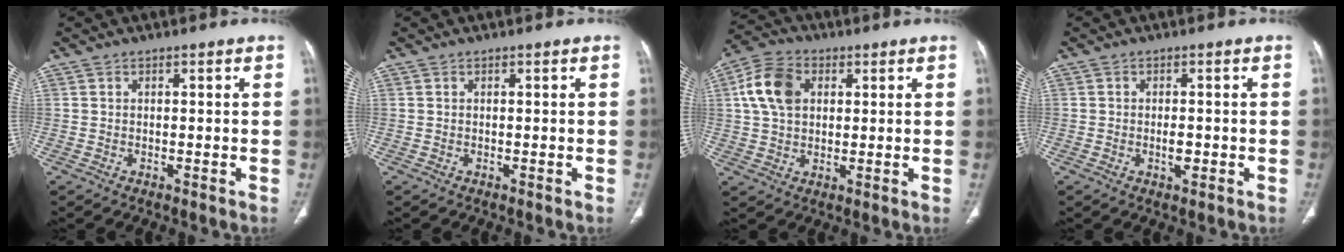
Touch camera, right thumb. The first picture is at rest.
{"total": 0.0}
{"total": 9.9, "force": [2.5, 7.0, 6.6], "torque": [-0.121, 0.011, 0.042]}
{"total": 2.2, "force": [-0.5, 1.0, 1.8], "torque": [-0.029, 0.000, -0.006]}